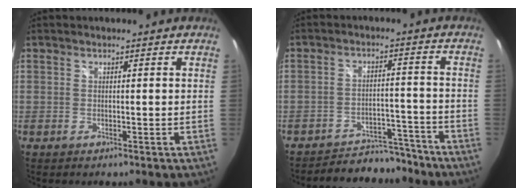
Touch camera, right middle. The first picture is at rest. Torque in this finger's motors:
{"motor_torque": [0.13, -0.29, -0.02, 0.00]}